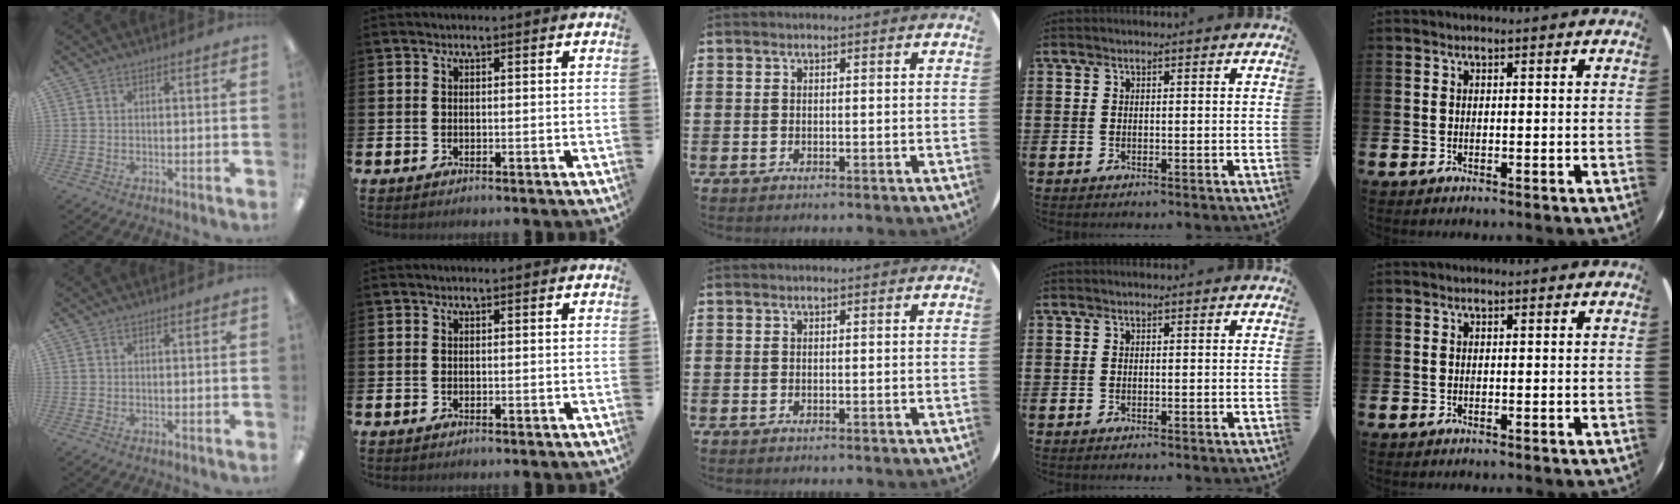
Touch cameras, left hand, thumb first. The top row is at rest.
{}